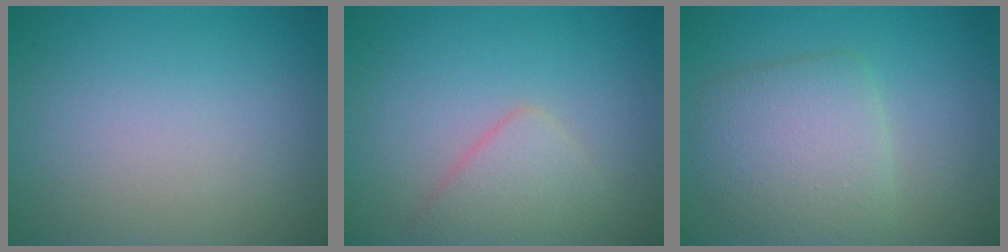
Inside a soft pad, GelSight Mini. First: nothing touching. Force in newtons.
{"total": 2.7, "press": 2.7, "slide": 0.1}
{"total": 5.0, "press": 5.0, "slide": 0.2}